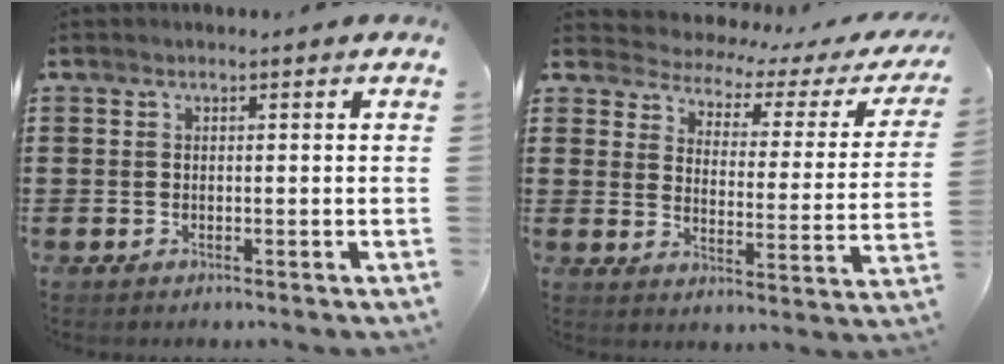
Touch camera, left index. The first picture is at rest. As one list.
[{"total": 2.4, "force": [2.1, 1.0, 0.7], "torque": [-0.033, -0.021, 0.024]}]